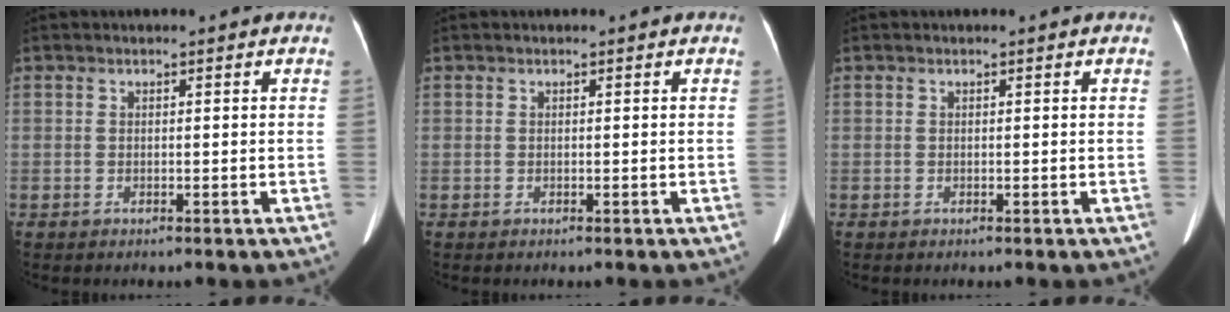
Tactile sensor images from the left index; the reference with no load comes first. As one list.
[{"total": 0.0}, {"total": 0.0}]